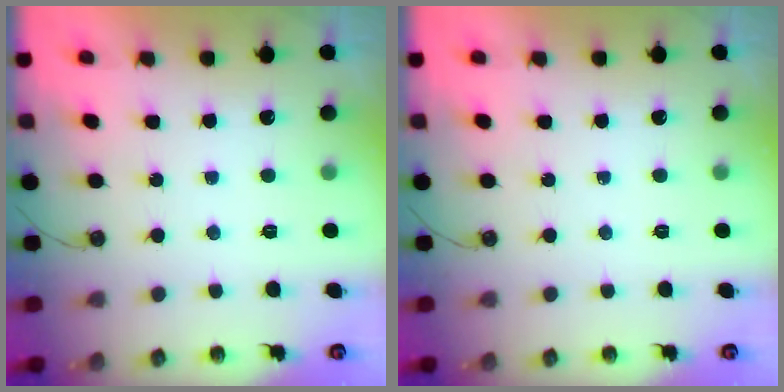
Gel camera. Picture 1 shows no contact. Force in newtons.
{"total": 0.0}